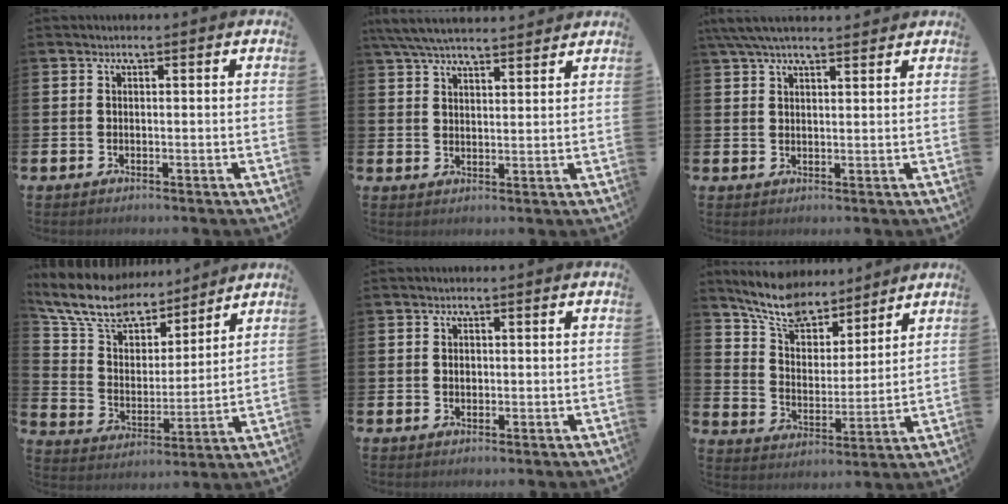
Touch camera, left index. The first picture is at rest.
{"total": 5.9, "force": [5.6, 0.9, 1.7], "torque": [-0.050, -0.021, 0.103]}
{"total": 4.9, "force": [4.3, 1.0, 2.1], "torque": [-0.045, -0.011, 0.079]}
{"total": 10.9, "force": [9.7, 3.9, 2.9], "torque": [-0.108, -0.061, 0.174]}
{"total": 0.7, "force": [0.1, 0.6, 0.4], "torque": [0.007, -0.002, -0.002]}
{"total": 8.8, "force": [8.2, 2.8, 1.8], "torque": [-0.064, -0.053, 0.149]}